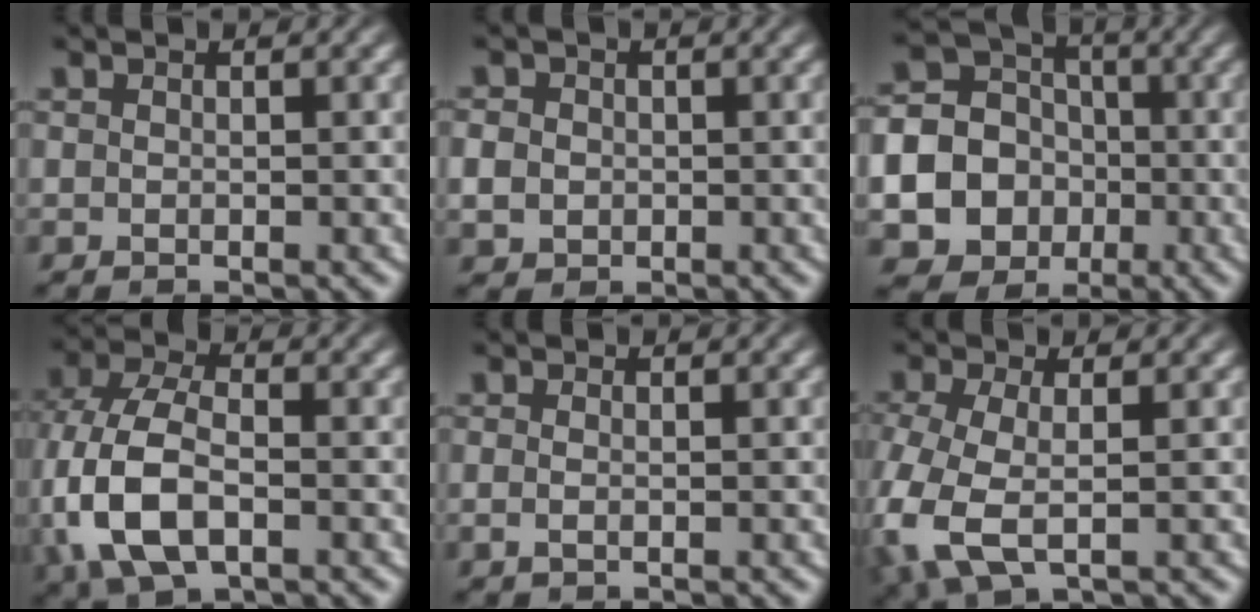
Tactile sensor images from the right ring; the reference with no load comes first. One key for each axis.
{"total": 3.2, "fx": -0.3, "fy": 3.0, "fz": 1.2, "tx": -0.036, "ty": -0.008, "tz": -0.004}
{"total": 17.4, "fx": -3.6, "fy": 15.9, "fz": 6.1, "tx": -0.174, "ty": -0.072, "tz": -0.061}
{"total": 8.1, "fx": -1.3, "fy": 5.7, "fz": 5.7, "tx": -0.162, "ty": -0.040, "tz": -0.002}
{"total": 0.8, "fx": -0.4, "fy": 0.1, "fz": 0.8, "tx": -0.021, "ty": -0.008, "tz": -0.004}
{"total": 6.8, "fx": -1.8, "fy": 4.9, "fz": 4.4, "tx": -0.145, "ty": -0.043, "tz": -0.011}